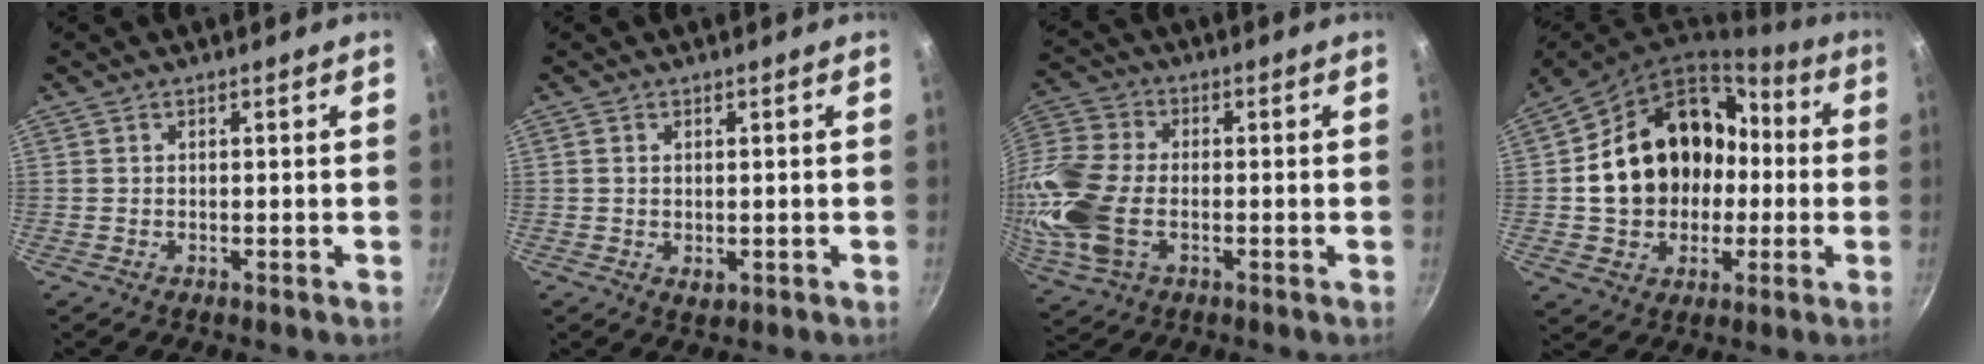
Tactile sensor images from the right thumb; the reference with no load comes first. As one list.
[{"total": 1.8, "force": [-0.1, 1.1, 1.4], "torque": [-0.021, -0.005, -0.001]}, {"total": 16.5, "force": [-2.9, 10.7, 12.2], "torque": [-0.266, 0.017, -0.064]}, {"total": 21.0, "force": [-0.2, 17.3, 11.9], "torque": [-0.171, 0.057, 0.011]}]